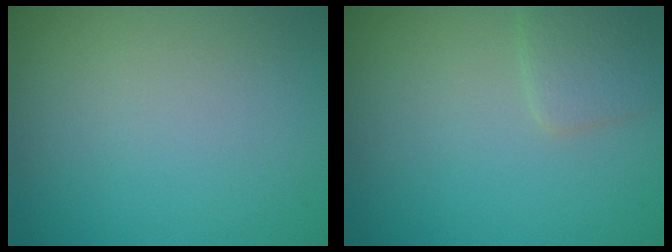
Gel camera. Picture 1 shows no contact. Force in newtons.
{"total": 1.9, "press": 1.9, "slide": 0.1}